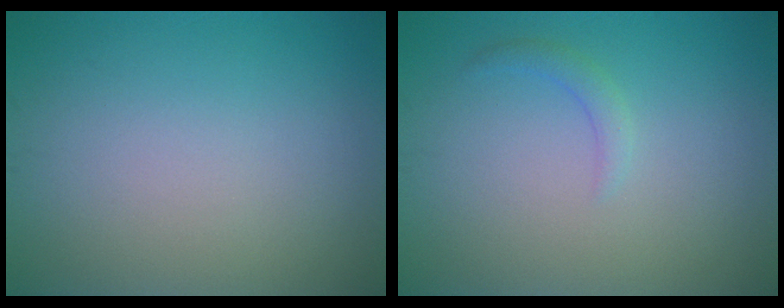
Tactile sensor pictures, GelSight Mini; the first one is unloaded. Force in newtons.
{"total": 1.1, "press": 1.1, "slide": 0.1}